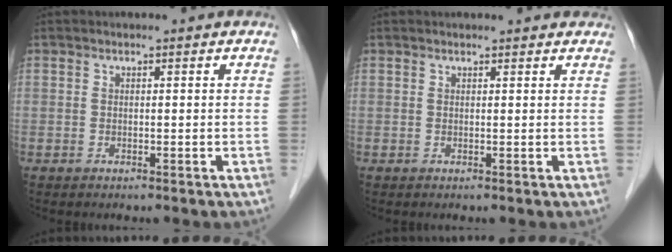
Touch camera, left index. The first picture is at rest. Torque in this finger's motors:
{"motor_torque": [0.31, -0.31, 0.21, 0.03]}